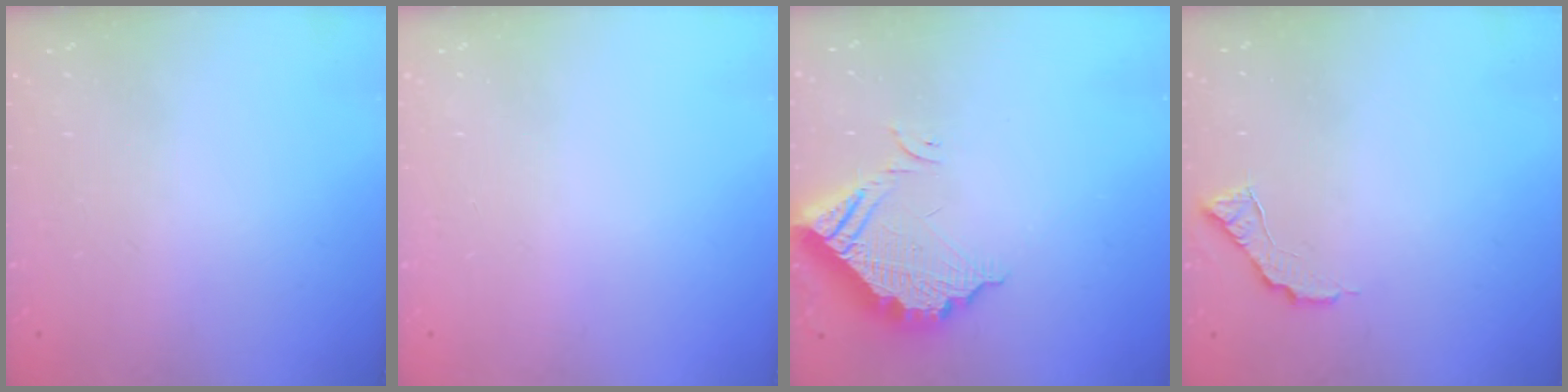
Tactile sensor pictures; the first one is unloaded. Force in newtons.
{"total": 0.0}
{"total": 11.0, "press": 11.0, "slide": 0.8}
{"total": 7.3, "press": 7.3, "slide": 0.4}